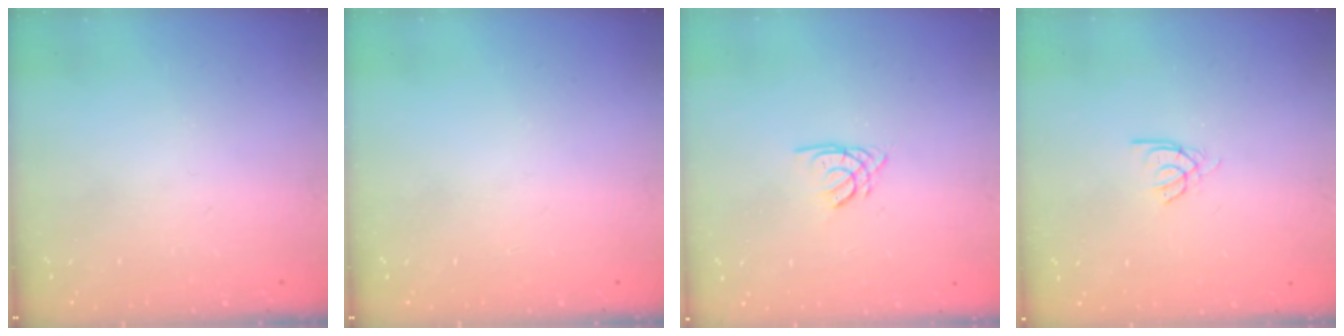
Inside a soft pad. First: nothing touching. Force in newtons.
{"total": 0.0}
{"total": 1.8, "press": 1.8, "slide": 0.3}
{"total": 2.2, "press": 2.1, "slide": 0.4}